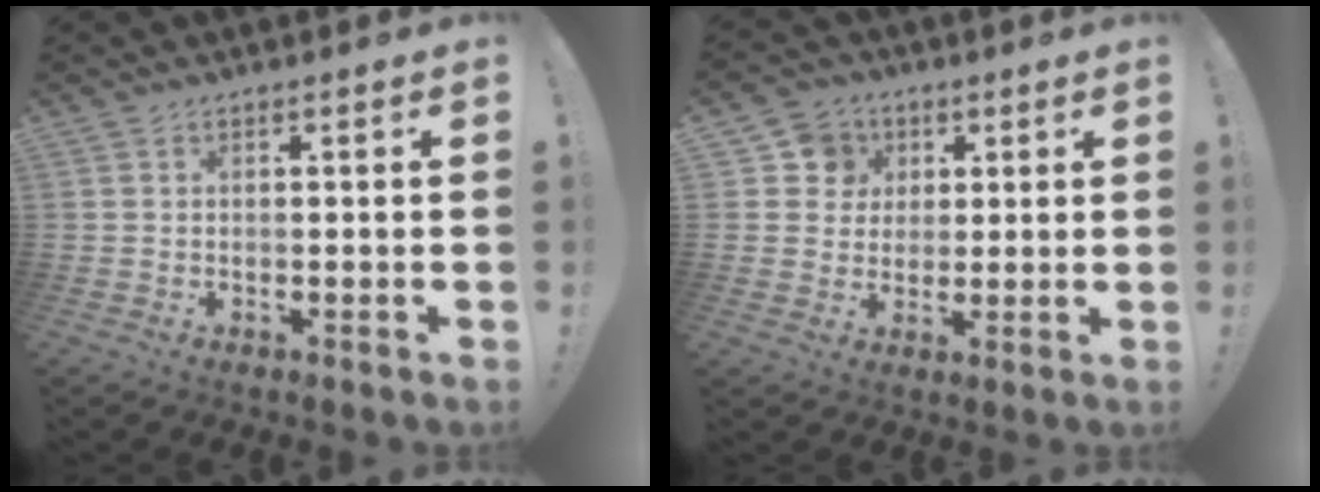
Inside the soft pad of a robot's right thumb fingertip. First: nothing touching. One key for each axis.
{"total": 8.0, "fx": 2.1, "fy": 7.6, "fz": 1.3, "tx": -0.021, "ty": -0.009, "tz": 0.044}